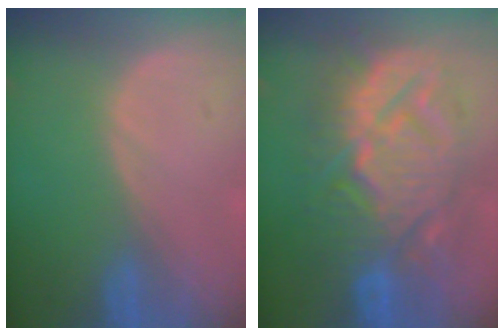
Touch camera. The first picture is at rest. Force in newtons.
{"total": 13.7, "press": 13.6, "slide": 1.3}